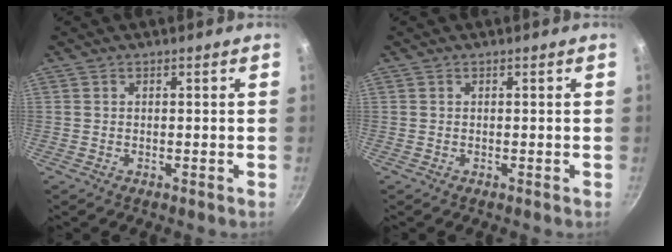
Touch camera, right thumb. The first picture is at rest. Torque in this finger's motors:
{"motor_torque": [-0.18, -0.18, 0.06, 0.03, 0.00]}